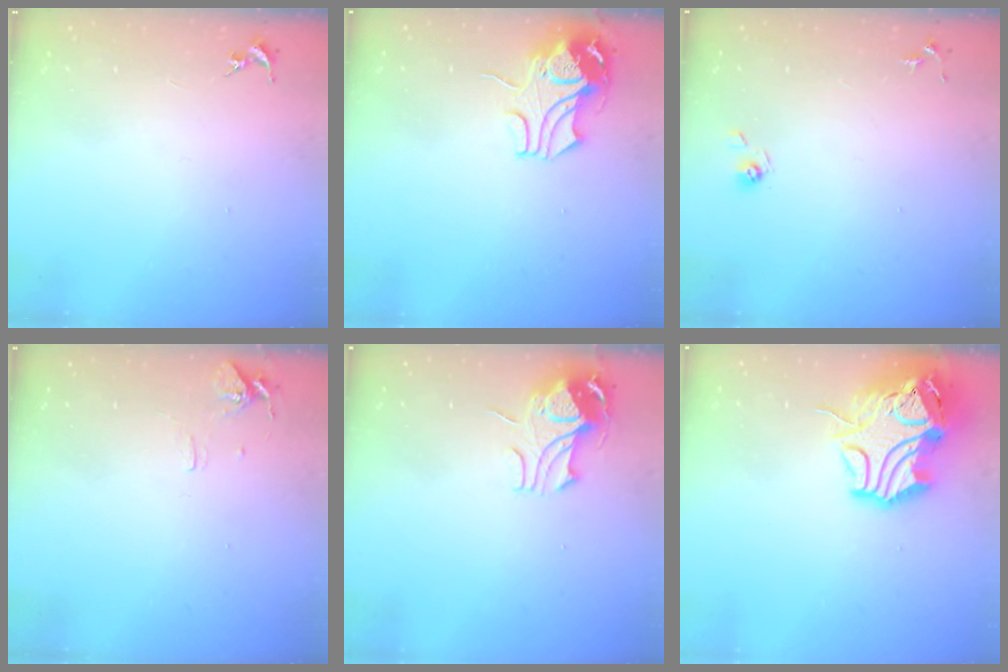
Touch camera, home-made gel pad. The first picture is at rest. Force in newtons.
{"total": 10.0, "press": 9.9, "slide": 1.5}
{"total": 5.4, "press": 5.2, "slide": 1.4}
{"total": 7.4, "press": 7.4, "slide": 0.6}
{"total": 9.6, "press": 9.6, "slide": 1.1}
{"total": 18.6, "press": 18.4, "slide": 2.7}